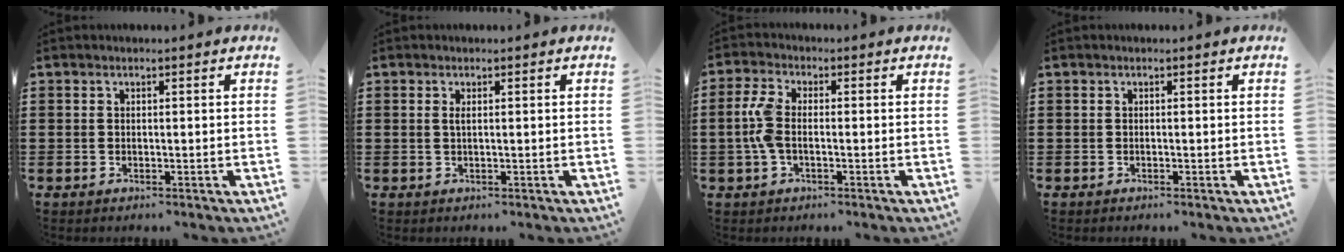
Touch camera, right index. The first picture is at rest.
{"total": 0.9, "force": [0.2, 0.1, 0.8], "torque": [-0.017, 0.001, 0.004]}
{"total": 4.7, "force": [-0.5, 2.3, 4.1], "torque": [-0.102, -0.003, -0.016]}
{"total": 0.0}